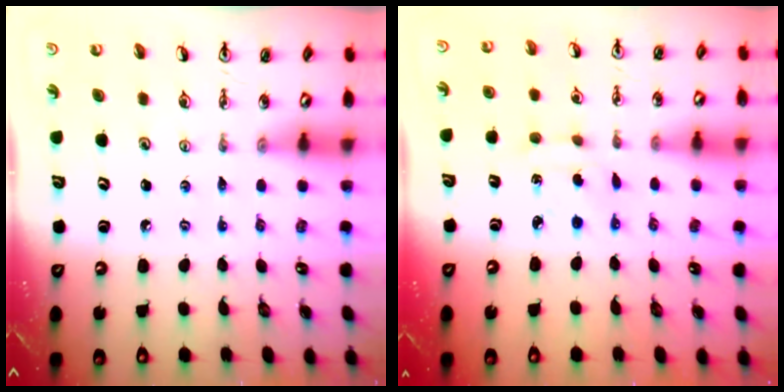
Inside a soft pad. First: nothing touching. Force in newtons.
{"total": 3.6, "press": 3.6, "slide": 0.4}